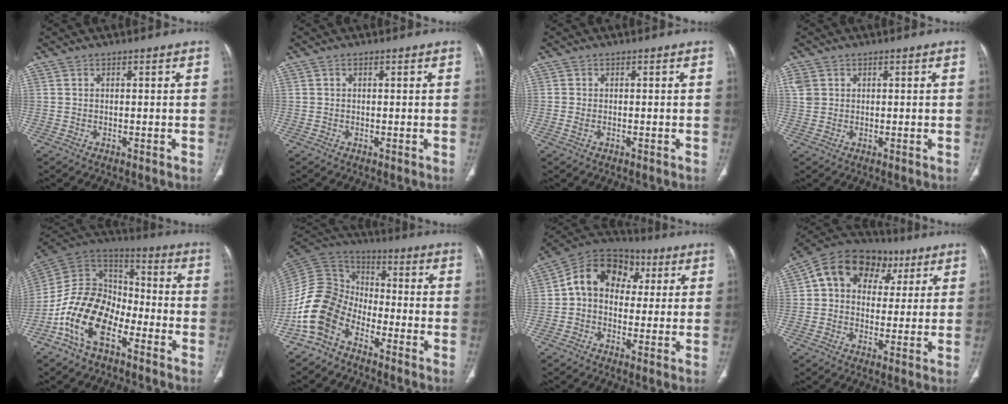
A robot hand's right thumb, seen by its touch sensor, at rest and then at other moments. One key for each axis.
{"total": 0.0}
{"total": 0.9, "fx": -0.3, "fy": 0.6, "fz": 0.7, "tx": -0.022, "ty": 0.000, "tz": -0.004}
{"total": 3.0, "fx": 1.1, "fy": 2.5, "fz": 1.3, "tx": -0.024, "ty": 0.004, "tz": 0.030}
{"total": 16.2, "fx": -7.7, "fy": 9.8, "fz": 10.4, "tx": -0.176, "ty": 0.073, "tz": -0.152}
{"total": 12.9, "fx": -7.3, "fy": 8.6, "fz": 6.3, "tx": -0.119, "ty": 0.072, "tz": -0.159}
{"total": 13.1, "fx": 2.4, "fy": 10.1, "fz": 8.0, "tx": -0.101, "ty": 0.034, "tz": 0.026}
{"total": 15.6, "fx": 5.1, "fy": 11.8, "fz": 8.8, "tx": -0.111, "ty": 0.026, "tz": 0.071}